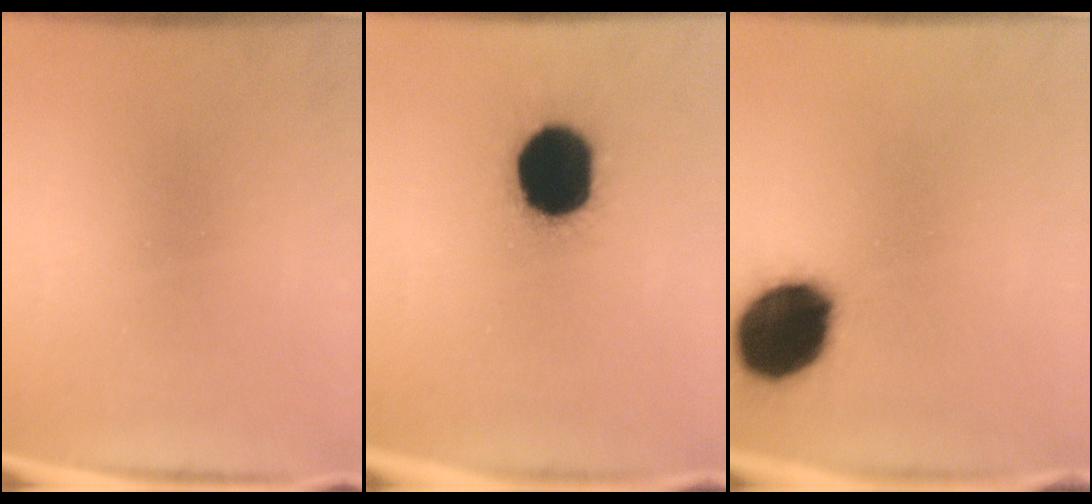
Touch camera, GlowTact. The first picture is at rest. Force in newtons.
{"total": 19.7}
{"total": 20.1}